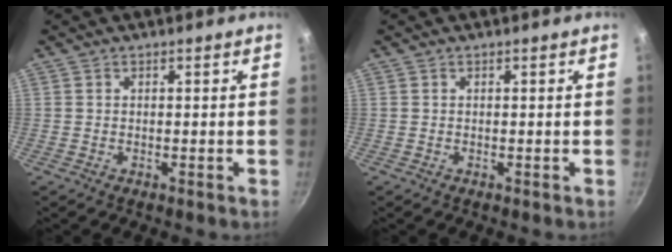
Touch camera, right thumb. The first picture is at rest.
{"total": 0.0}